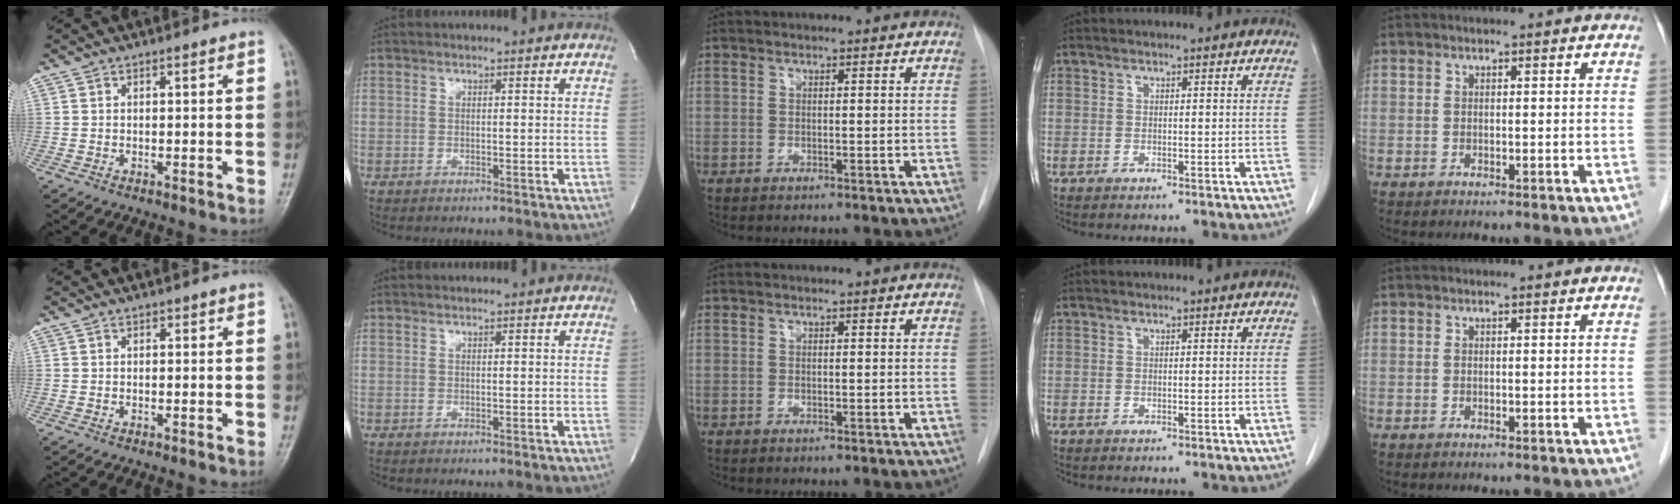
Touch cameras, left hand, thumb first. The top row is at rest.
{}